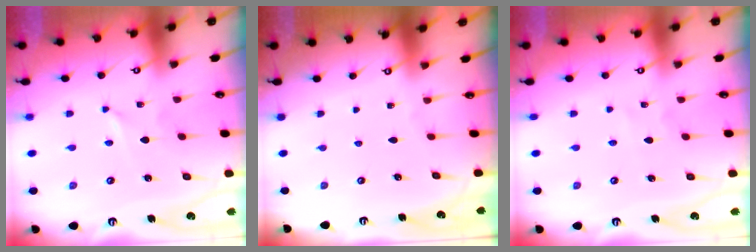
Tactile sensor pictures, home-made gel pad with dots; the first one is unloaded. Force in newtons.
{"total": 0.0}
{"total": 3.1, "press": 3.1, "slide": 0.2}